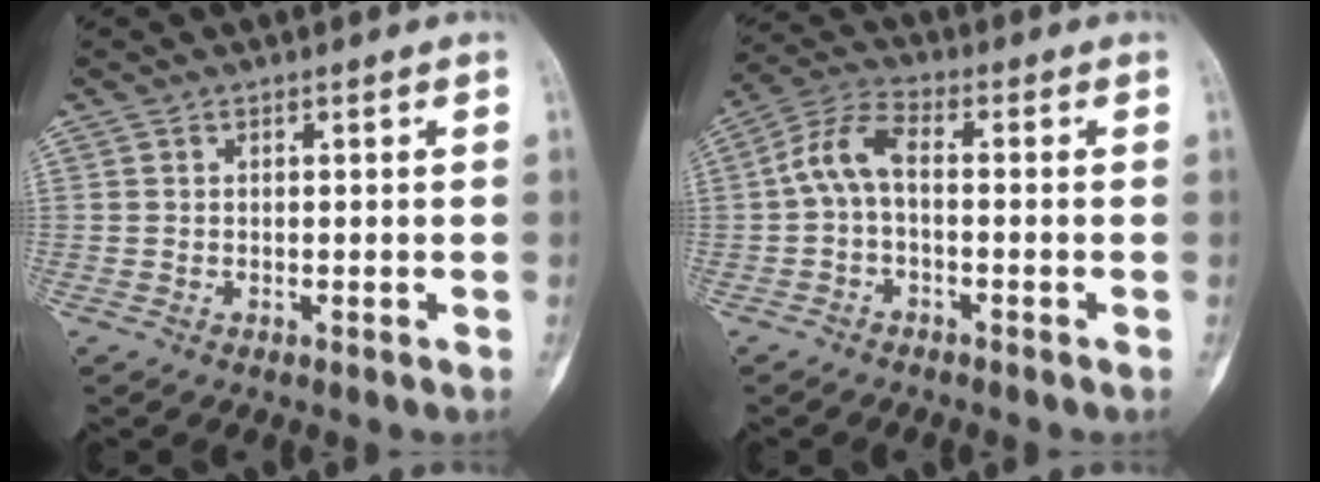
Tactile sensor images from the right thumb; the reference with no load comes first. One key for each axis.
{"total": 6.5, "fx": -0.6, "fy": 3.0, "fz": 5.7, "tx": -0.121, "ty": 0.027, "tz": -0.024}